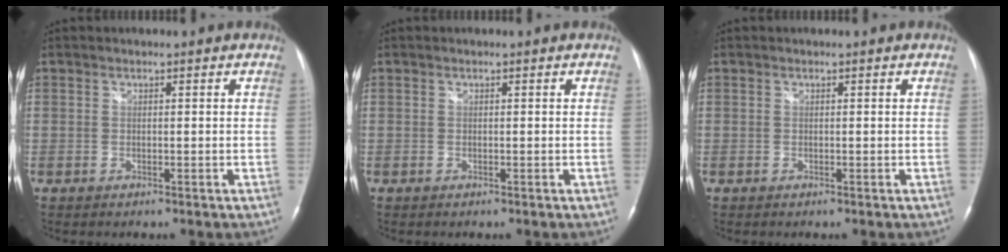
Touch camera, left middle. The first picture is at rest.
{"total": 0.0}
{"total": 0.0}